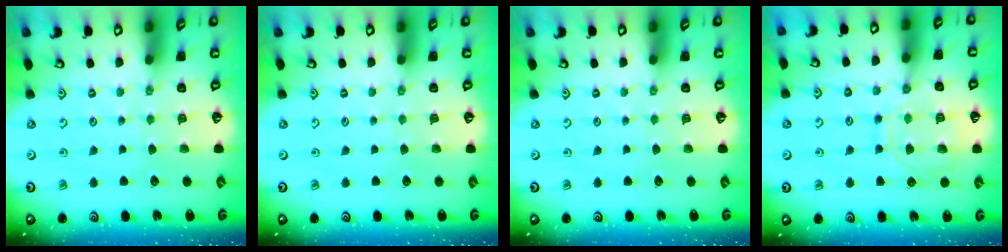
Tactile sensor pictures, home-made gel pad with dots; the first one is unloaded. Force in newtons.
{"total": 0.0}
{"total": 0.0}
{"total": 11.9, "press": 11.9, "slide": 1.2}